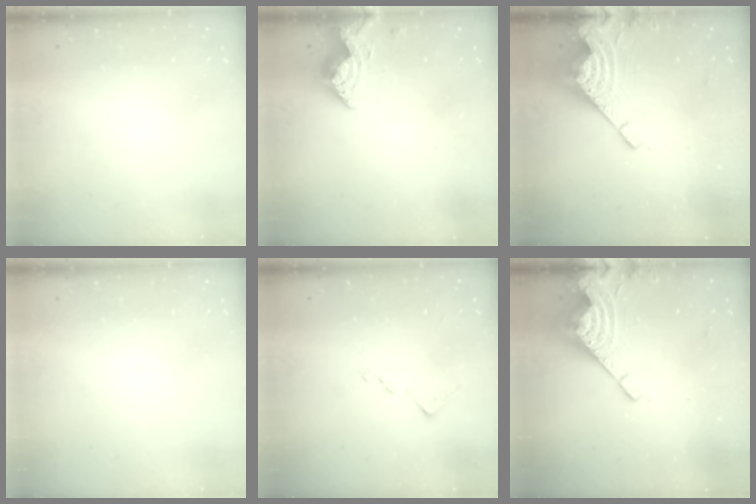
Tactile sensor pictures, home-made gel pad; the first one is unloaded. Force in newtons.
{"total": 8.6, "press": 8.6, "slide": 0.5}
{"total": 12.3, "press": 12.3, "slide": 0.9}
{"total": 0.0}
{"total": 7.6, "press": 7.6, "slide": 0.6}
{"total": 12.3, "press": 12.3, "slide": 0.9}